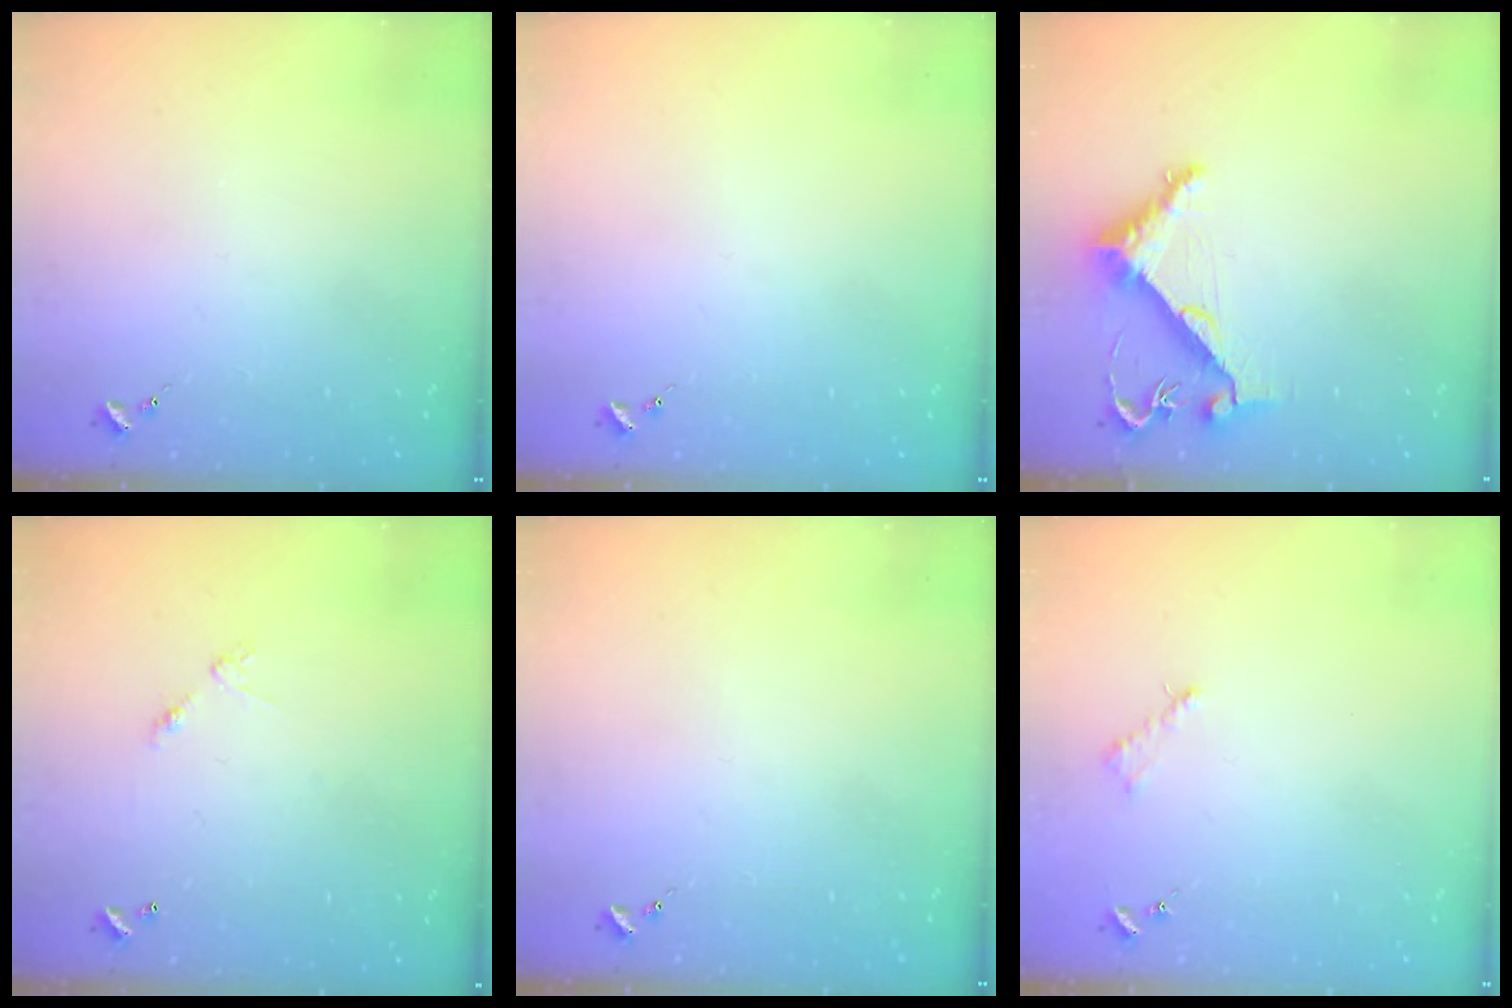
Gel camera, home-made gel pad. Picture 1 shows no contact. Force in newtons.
{"total": 0.0}
{"total": 6.3, "press": 6.3, "slide": 0.6}
{"total": 5.9, "press": 5.9, "slide": 0.4}
{"total": 0.0}
{"total": 2.6, "press": 2.5, "slide": 0.3}